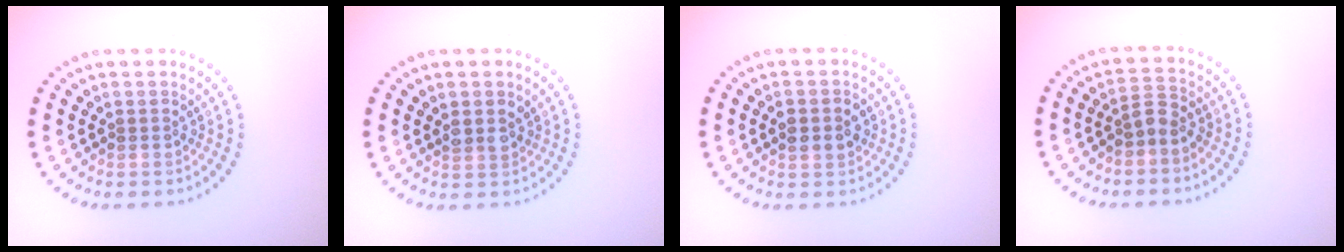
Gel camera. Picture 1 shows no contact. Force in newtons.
{"total": 1.7, "press": 1.6, "slide": 0.7}
{"total": 2.6, "press": 2.6, "slide": 0.0}
{"total": 1.8, "press": 1.4, "slide": 1.2}